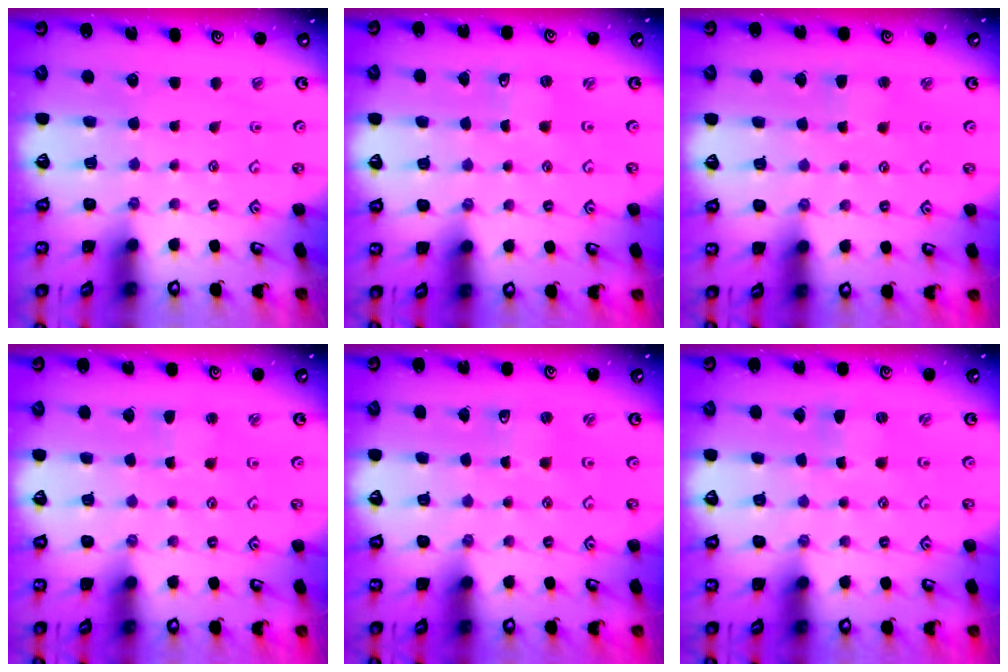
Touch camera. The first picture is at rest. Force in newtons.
{"total": 0.0}
{"total": 2.2, "press": 2.2, "slide": 0.2}
{"total": 1.8, "press": 1.8, "slide": 0.3}
{"total": 2.0, "press": 2.0, "slide": 0.4}
{"total": 0.0}